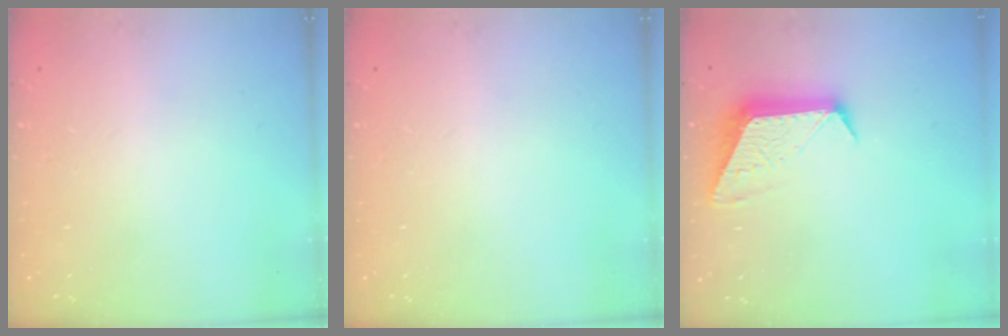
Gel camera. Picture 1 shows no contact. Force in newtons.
{"total": 0.0}
{"total": 10.6, "press": 10.6, "slide": 0.4}